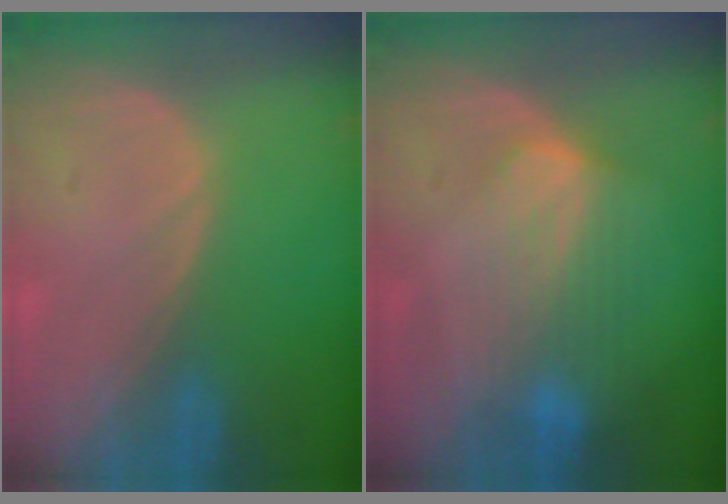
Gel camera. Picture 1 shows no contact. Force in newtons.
{"total": 7.2, "press": 6.5, "slide": 3.1}